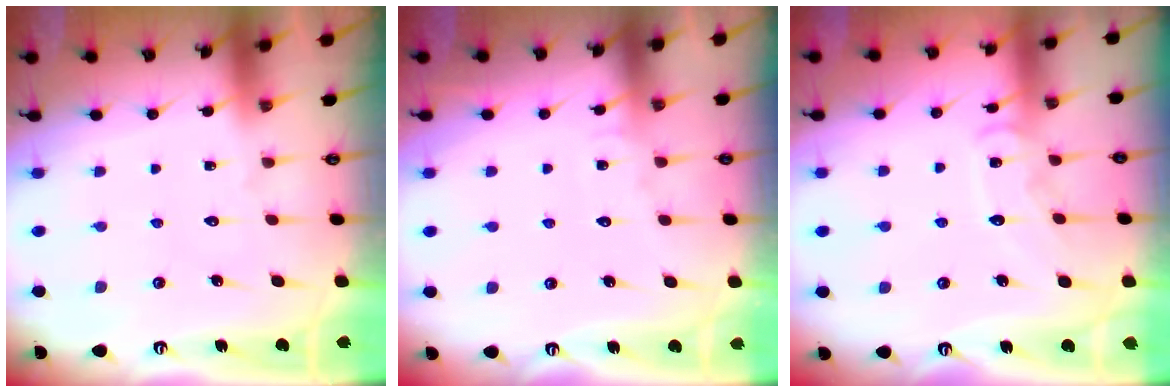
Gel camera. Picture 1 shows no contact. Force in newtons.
{"total": 5.7, "press": 5.7, "slide": 0.3}
{"total": 9.0, "press": 9.0, "slide": 0.6}